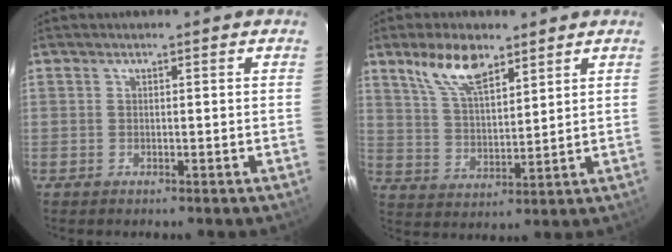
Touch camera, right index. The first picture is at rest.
{"total": 9.9, "force": [6.7, 3.9, 6.2], "torque": [-0.118, 0.011, 0.134]}